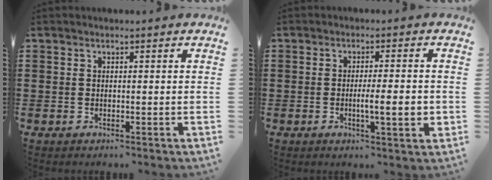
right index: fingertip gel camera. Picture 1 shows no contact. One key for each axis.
{"total": 5.3, "fx": -0.9, "fy": 0.7, "fz": 5.1, "tx": -0.078, "ty": -0.006, "tz": -0.017}